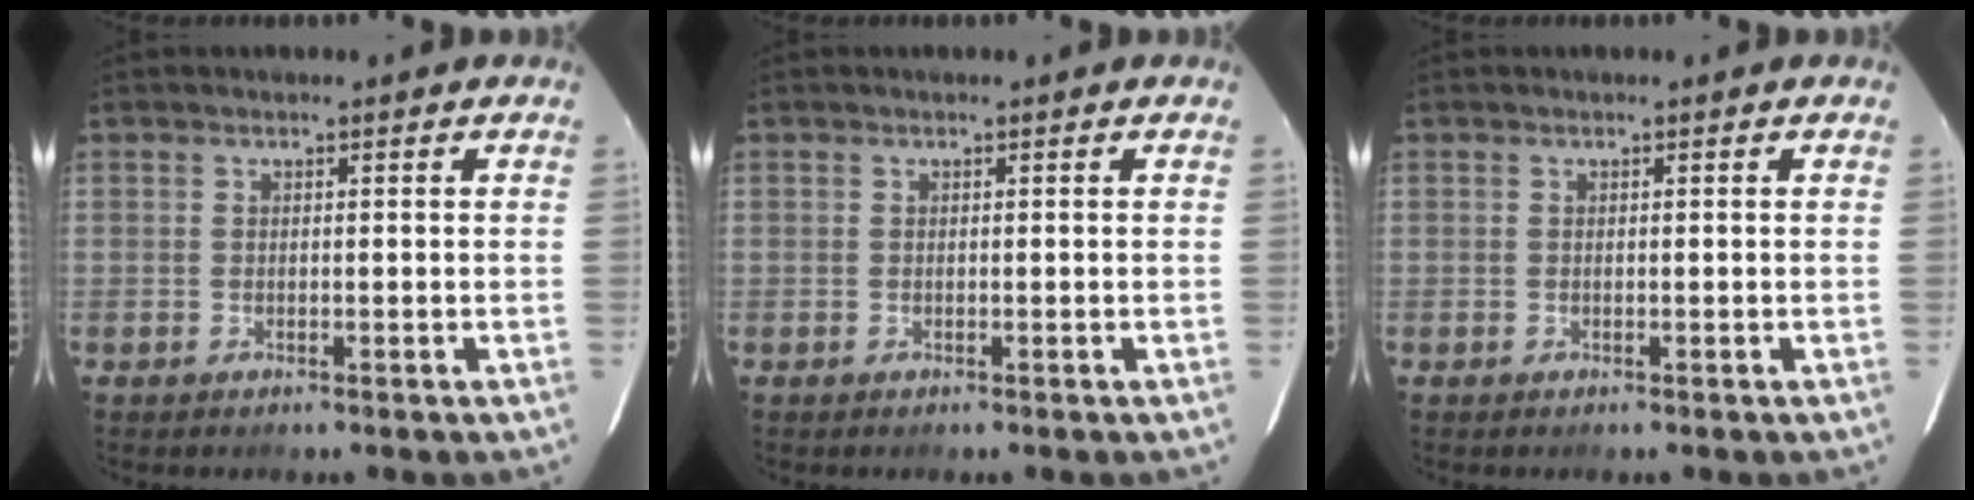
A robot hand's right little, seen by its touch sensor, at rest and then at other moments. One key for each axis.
{"total": 0.0}
{"total": 0.0}